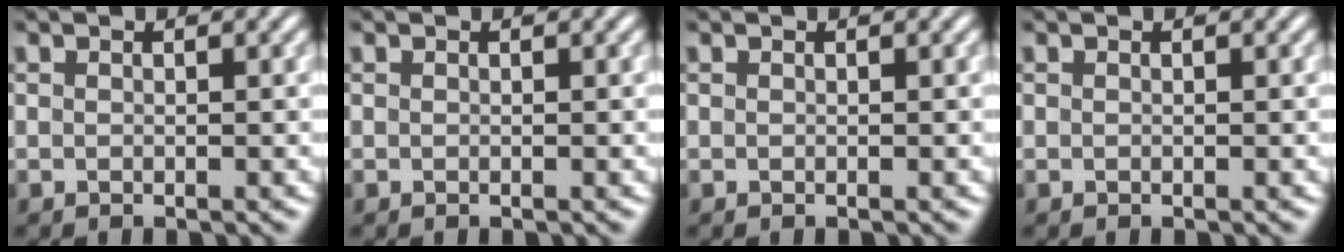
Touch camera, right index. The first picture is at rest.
{"total": 0.0}
{"total": 0.0}
{"total": 0.0}